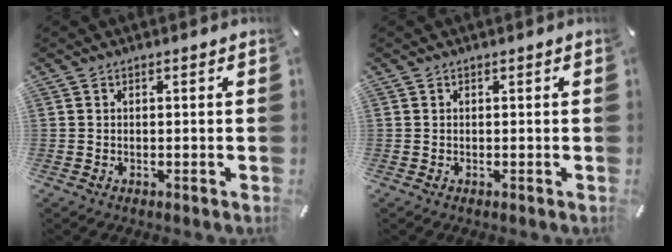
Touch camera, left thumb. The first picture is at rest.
{"total": 0.0}